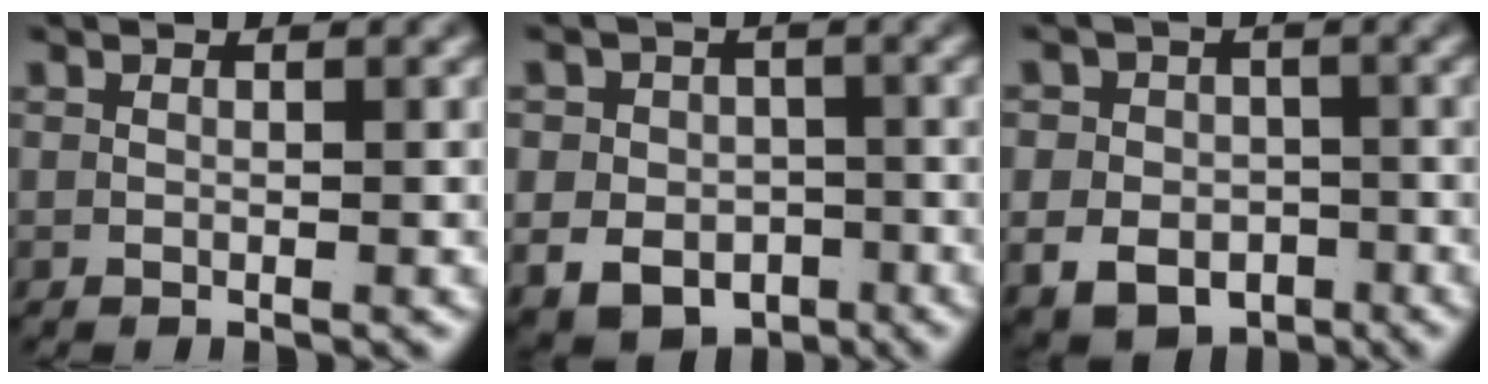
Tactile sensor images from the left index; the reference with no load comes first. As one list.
[{"total": 9.2, "force": [-4.0, 7.6, 3.2], "torque": [-0.053, -0.039, -0.059]}, {"total": 8.0, "force": [-3.4, 6.7, 2.7], "torque": [-0.036, -0.029, -0.054]}]